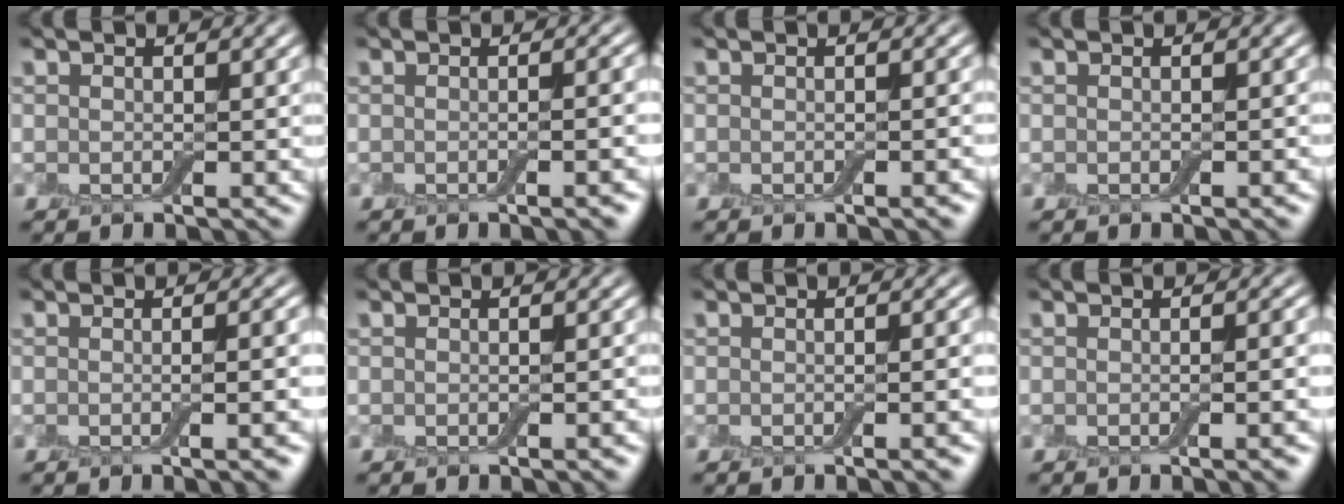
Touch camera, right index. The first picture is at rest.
{"total": 3.6, "force": [-0.5, 1.5, 3.2], "torque": [-0.007, 0.008, -0.007]}
{"total": 1.5, "force": [-0.4, 0.4, 1.3], "torque": [-0.009, 0.002, -0.005]}
{"total": 0.7, "force": [-0.2, 0.1, 0.6], "torque": [-0.005, 0.003, -0.003]}
{"total": 4.3, "force": [-0.4, 1.8, 3.9], "torque": [-0.014, 0.009, -0.007]}
{"total": 1.0, "force": [-0.3, 0.2, 0.9], "torque": [-0.007, 0.002, -0.005]}
{"total": 2.5, "force": [-0.4, 0.9, 2.3], "torque": [-0.006, 0.005, -0.002]}
{"total": 3.2, "force": [-0.4, 1.3, 2.9], "torque": [-0.008, 0.007, -0.004]}